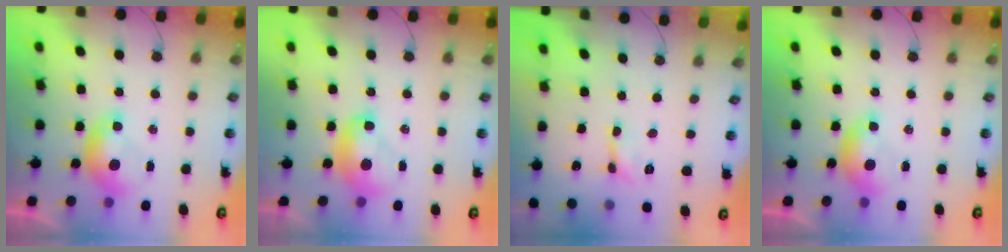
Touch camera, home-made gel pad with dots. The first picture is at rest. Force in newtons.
{"total": 2.4, "press": 2.4, "slide": 0.3}
{"total": 1.0, "press": 0.9, "slide": 0.4}
{"total": 0.7, "press": 0.6, "slide": 0.3}